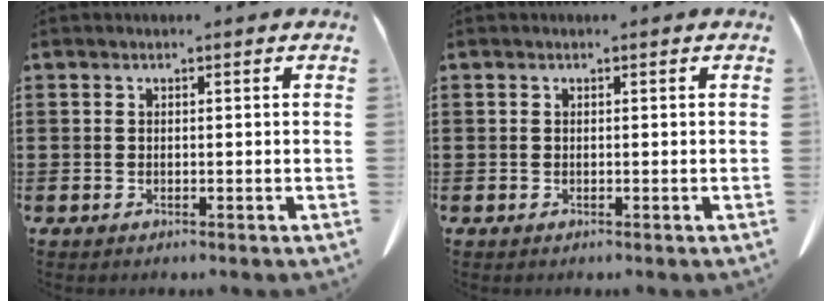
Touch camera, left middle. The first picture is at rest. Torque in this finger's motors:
{"motor_torque": [0.00, 0.00, 0.00, 0.00]}